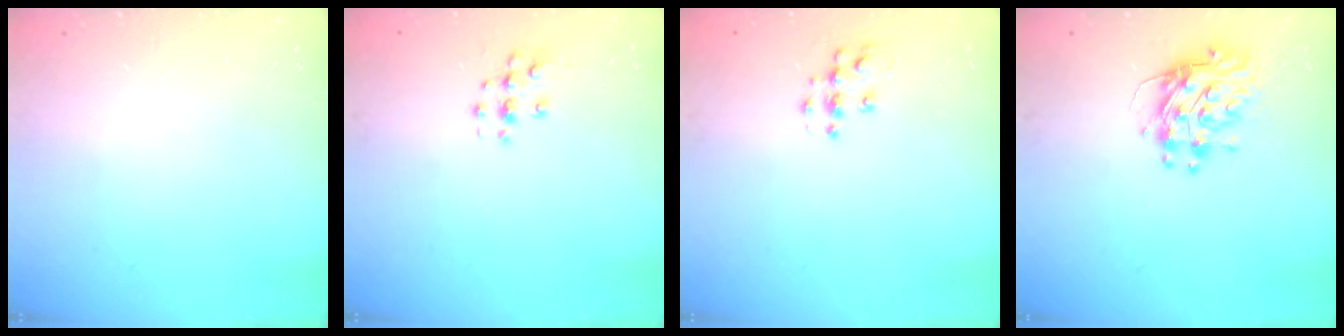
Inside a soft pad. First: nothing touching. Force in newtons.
{"total": 3.9, "press": 3.8, "slide": 0.5}
{"total": 6.2, "press": 6.2, "slide": 0.2}
{"total": 9.8, "press": 9.8, "slide": 1.1}